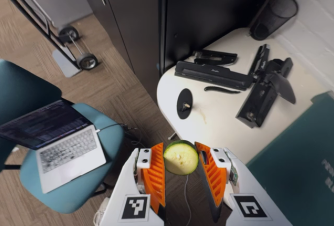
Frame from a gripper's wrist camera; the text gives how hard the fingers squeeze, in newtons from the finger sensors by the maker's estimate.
{"total": 9.0, "left": 9.3, "right": 8.8}